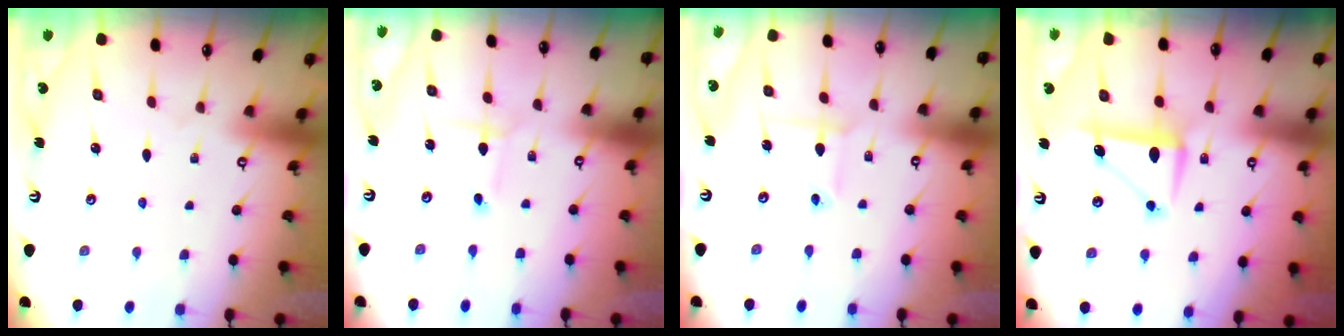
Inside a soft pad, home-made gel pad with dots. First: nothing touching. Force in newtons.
{"total": 0.9, "press": 0.9, "slide": 0.0}
{"total": 4.4, "press": 4.4, "slide": 0.2}
{"total": 8.3, "press": 8.3, "slide": 0.2}